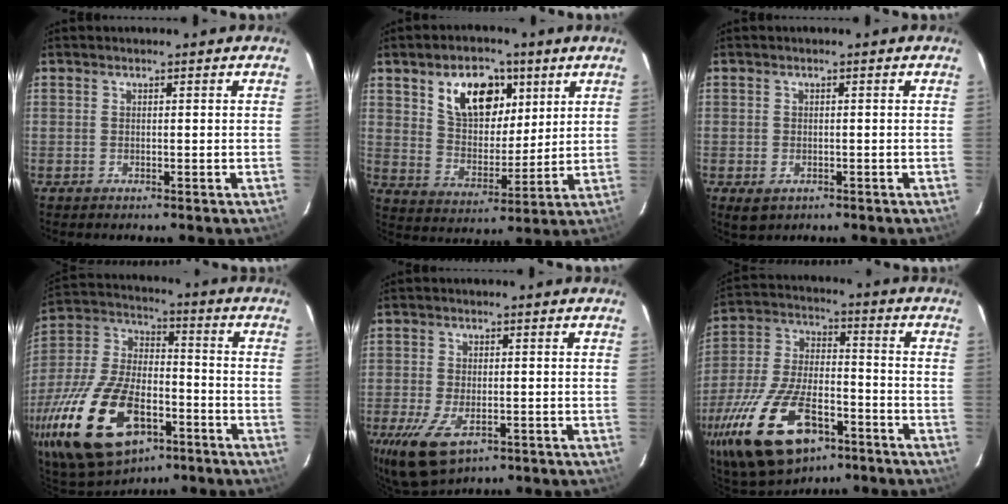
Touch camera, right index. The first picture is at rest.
{"total": 13.6, "force": [6.4, 8.1, 8.8], "torque": [-0.148, 0.017, 0.119]}
{"total": 2.4, "force": [-1.2, 1.7, 1.1], "torque": [-0.021, -0.004, -0.016]}
{"total": 26.6, "force": [-12.9, 13.7, 18.8], "torque": [-0.406, -0.029, -0.214]}
{"total": 10.0, "force": [-4.9, 5.2, 7.0], "torque": [-0.162, -0.034, -0.082]}
{"total": 24.9, "force": [-13.7, 12.1, 16.9], "torque": [-0.361, -0.030, -0.228]}